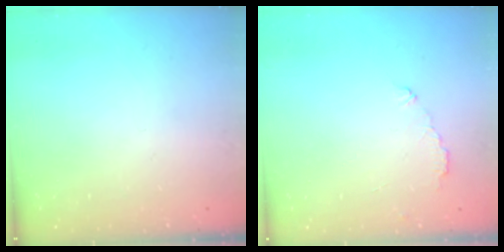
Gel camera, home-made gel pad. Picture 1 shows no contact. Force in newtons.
{"total": 4.0, "press": 4.0, "slide": 0.4}